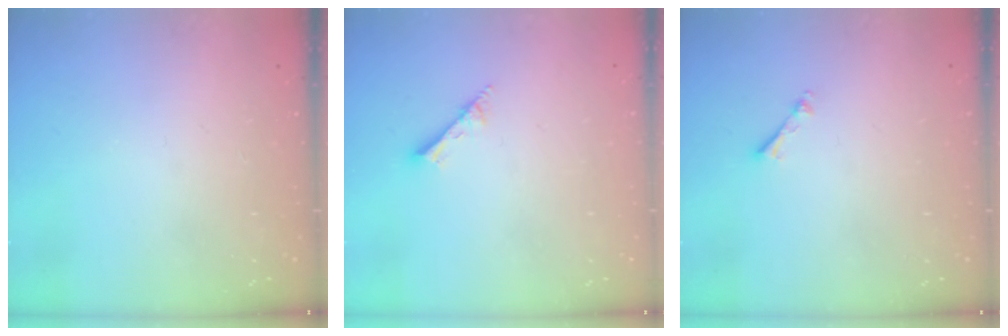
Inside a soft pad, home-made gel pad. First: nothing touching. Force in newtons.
{"total": 1.7, "press": 1.6, "slide": 0.1}
{"total": 1.0, "press": 1.0, "slide": 0.2}